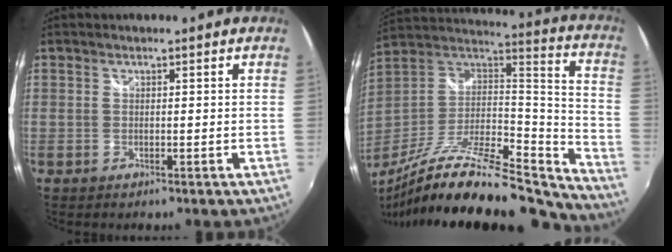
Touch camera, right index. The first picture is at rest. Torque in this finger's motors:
{"motor_torque": [-0.70, -1.44, -0.48, -0.21]}